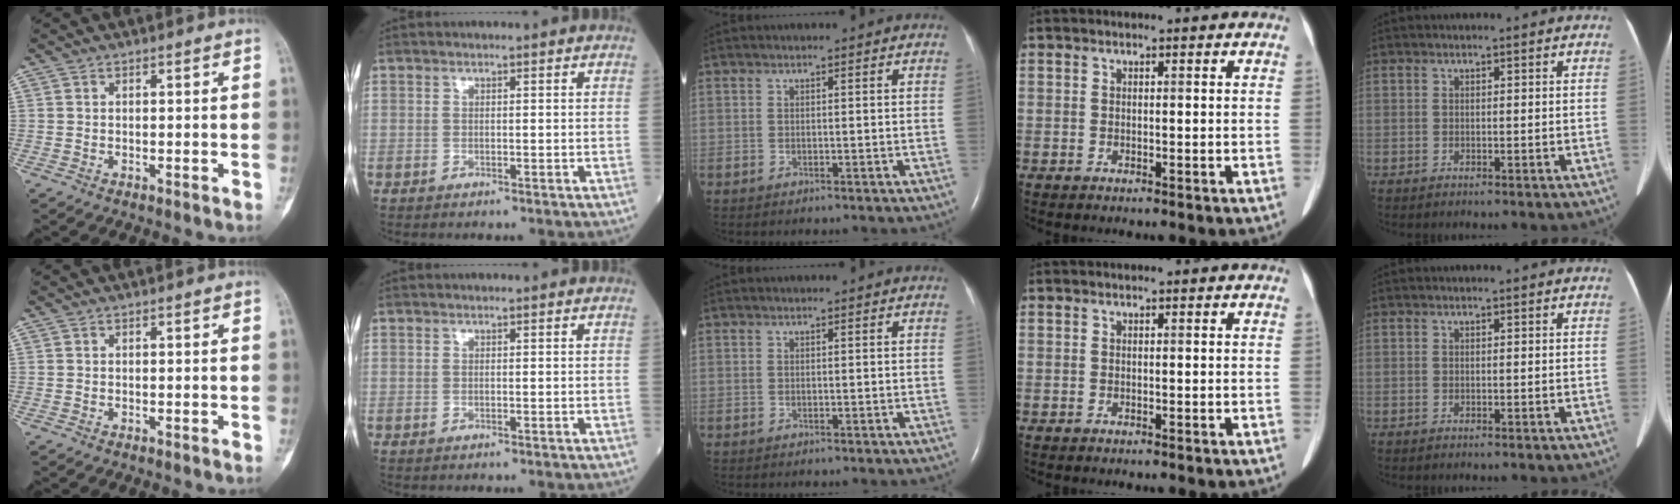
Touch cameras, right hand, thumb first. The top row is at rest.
{}